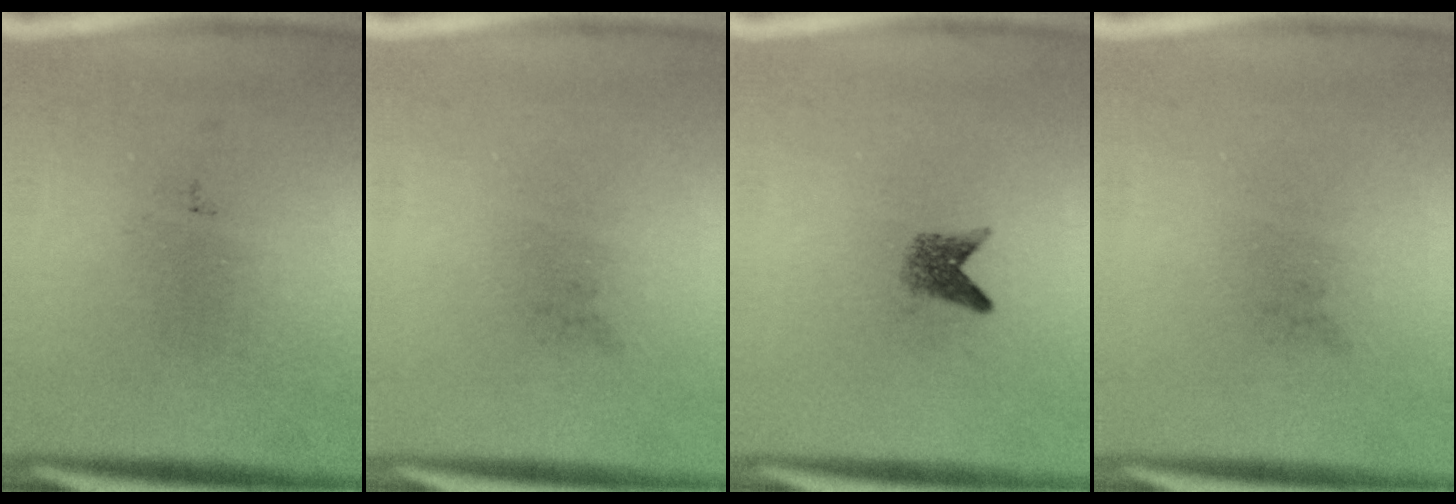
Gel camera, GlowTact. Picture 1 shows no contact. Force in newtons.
{"total": 0.0}
{"total": 1.9}
{"total": 0.0}